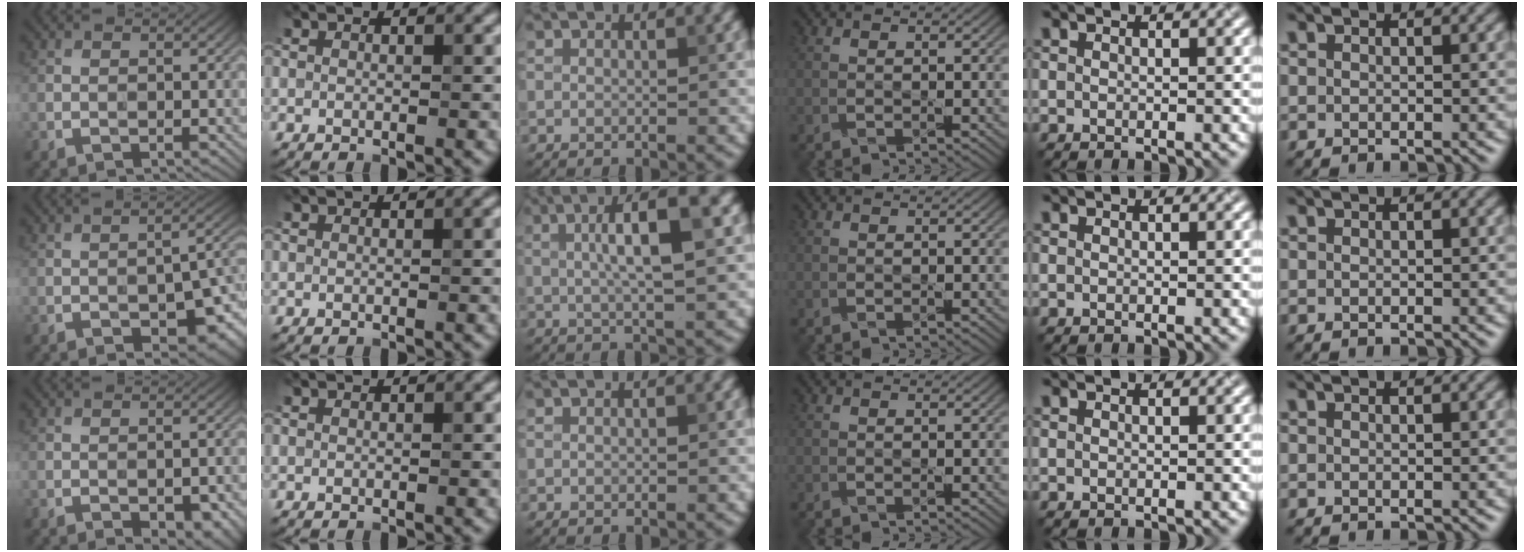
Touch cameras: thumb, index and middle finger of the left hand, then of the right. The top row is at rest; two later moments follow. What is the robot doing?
{"motion": "dispense", "object": "glue bottle"}